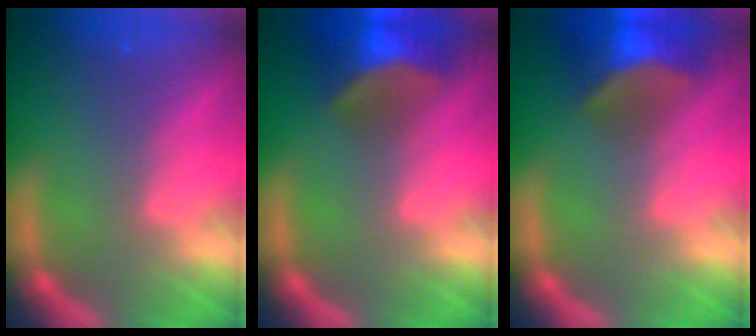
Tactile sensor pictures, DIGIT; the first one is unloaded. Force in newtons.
{"total": 9.5}
{"total": 9.5}